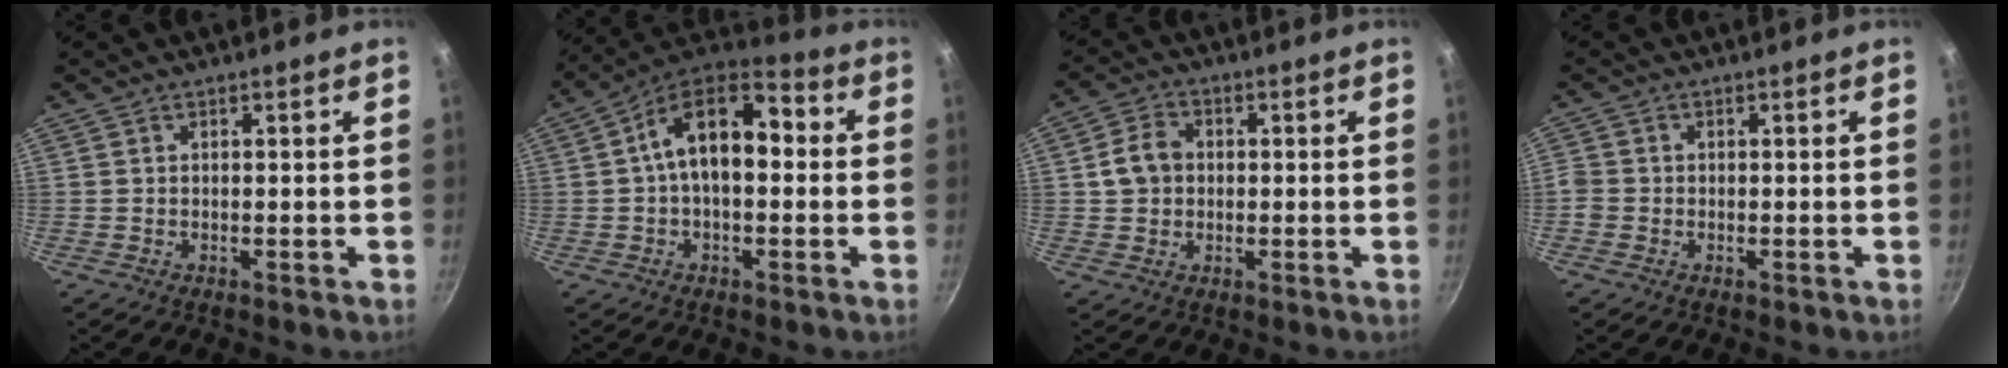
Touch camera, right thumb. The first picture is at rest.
{"total": 14.8, "force": [1.5, 8.3, 12.2], "torque": [-0.180, 0.045, 0.011]}
{"total": 6.1, "force": [0.4, 5.0, 3.5], "torque": [-0.054, 0.014, 0.004]}
{"total": 2.7, "force": [-0.5, 2.4, 1.0], "torque": [-0.017, 0.005, -0.013]}